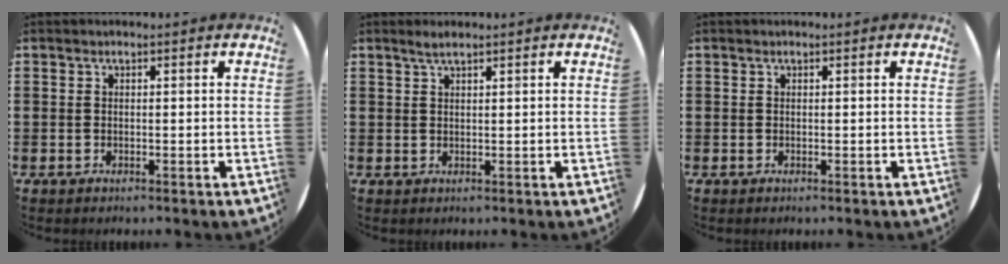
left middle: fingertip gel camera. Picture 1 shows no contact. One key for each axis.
{"total": 1.5, "fx": 1.2, "fy": 0.0, "fz": 0.8, "tx": -0.017, "ty": 0.002, "tz": 0.021}
{"total": 0.0}